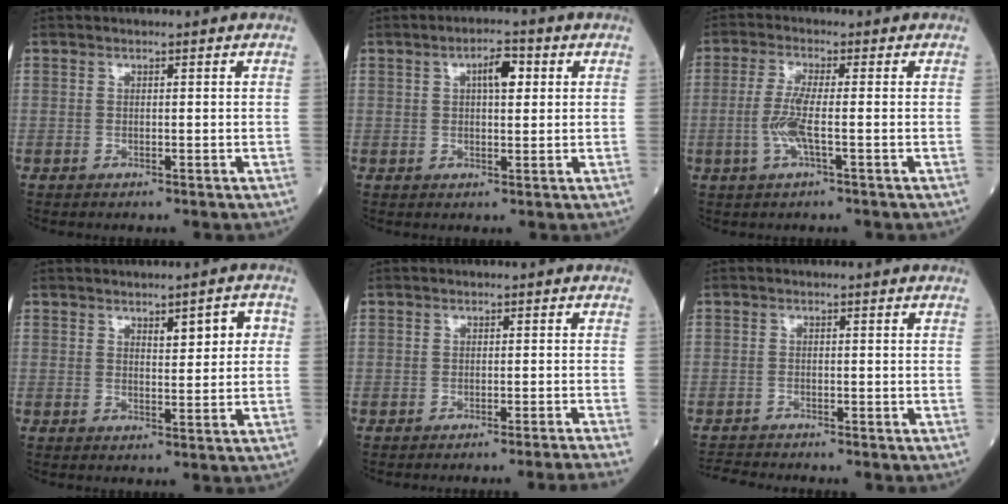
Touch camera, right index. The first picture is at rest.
{"total": 4.2, "force": [1.3, 1.4, 3.7], "torque": [-0.060, 0.010, 0.019]}
{"total": 4.8, "force": [-1.1, 0.1, 4.7], "torque": [-0.109, -0.006, -0.026]}
{"total": 4.3, "force": [1.5, 1.4, 3.8], "torque": [-0.051, 0.009, 0.023]}
{"total": 5.9, "force": [-5.2, -2.4, 1.5], "torque": [0.000, -0.012, -0.062]}
{"total": 3.0, "force": [-3.0, 0.1, -0.3], "torque": [0.005, -0.016, -0.056]}